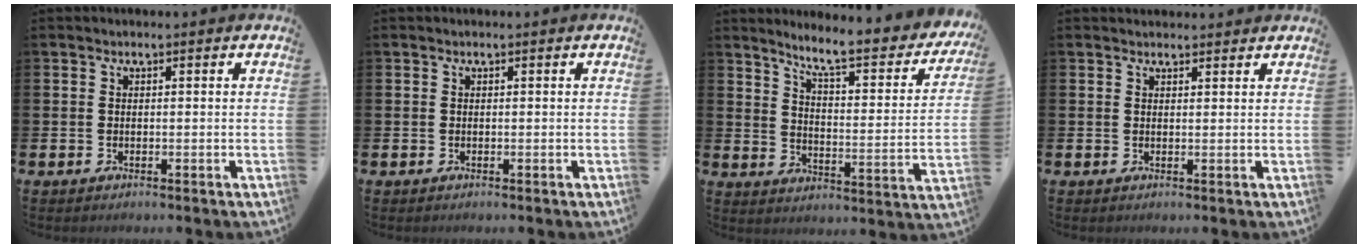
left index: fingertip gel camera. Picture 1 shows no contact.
{"total": 0.0}
{"total": 7.5, "force": [6.6, 1.0, 3.5], "torque": [-0.084, -0.052, 0.103]}
{"total": 1.5, "force": [1.5, 0.5, 0.1], "torque": [0.013, -0.005, 0.024]}